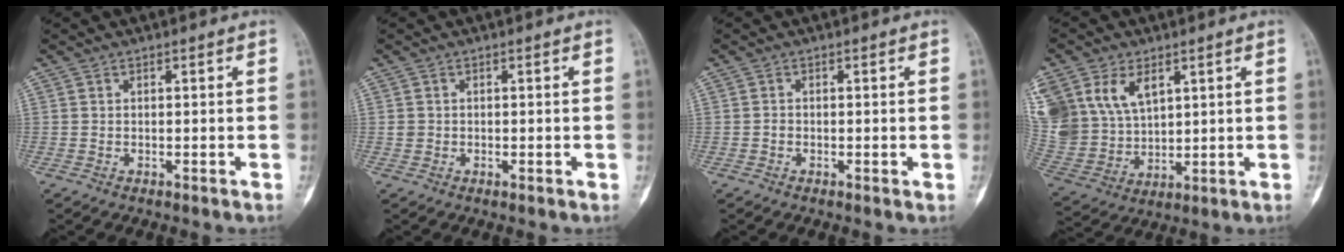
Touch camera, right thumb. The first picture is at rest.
{"total": 0.8, "force": [0.0, 0.8, 0.2], "torque": [-0.003, 0.001, 0.000]}
{"total": 1.0, "force": [-0.2, 0.6, 0.8], "torque": [-0.005, 0.001, -0.005]}
{"total": 20.2, "force": [8.4, 14.2, 11.6], "torque": [-0.276, 0.010, 0.182]}